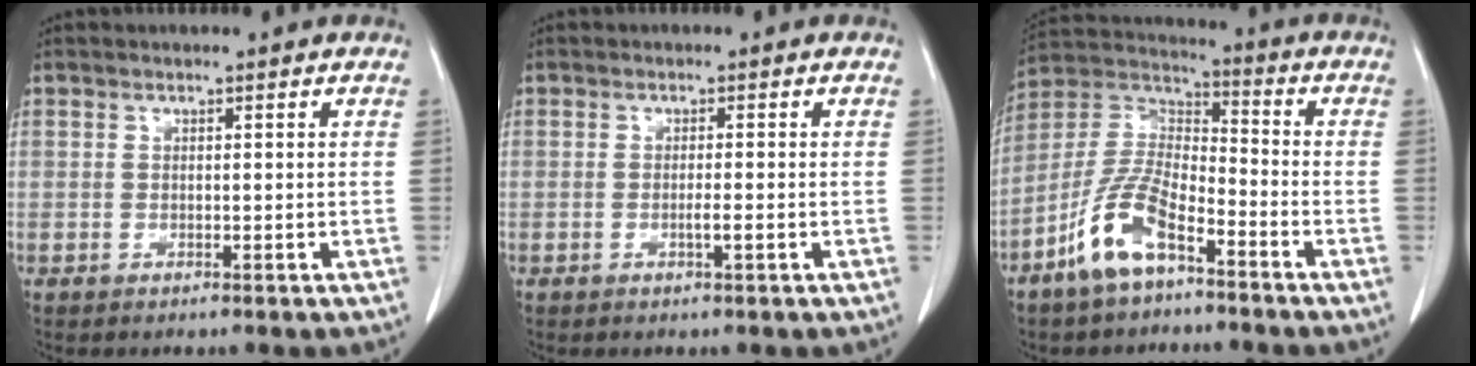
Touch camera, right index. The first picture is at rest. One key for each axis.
{"total": 1.5, "fx": -0.5, "fy": 0.0, "fz": 1.4, "tx": -0.027, "ty": -0.002, "tz": -0.008}
{"total": 11.0, "fx": -6.6, "fy": 3.8, "fz": 7.9, "tx": -0.177, "ty": 0.003, "tz": -0.132}